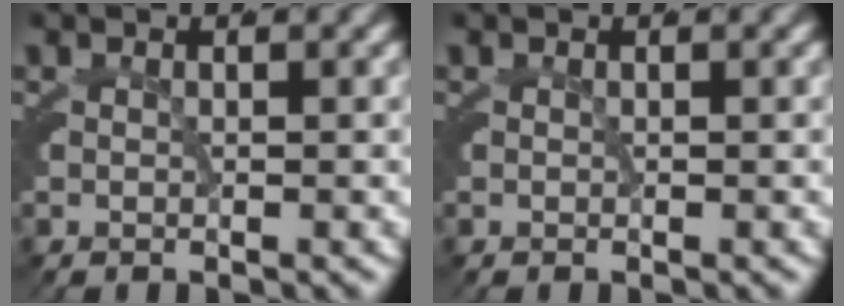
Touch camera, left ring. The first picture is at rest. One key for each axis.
{"total": 0.0}